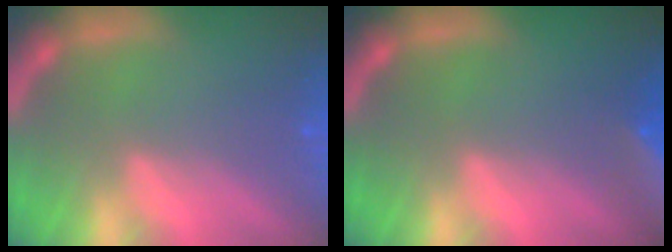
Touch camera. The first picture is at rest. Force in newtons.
{"total": 9.4}